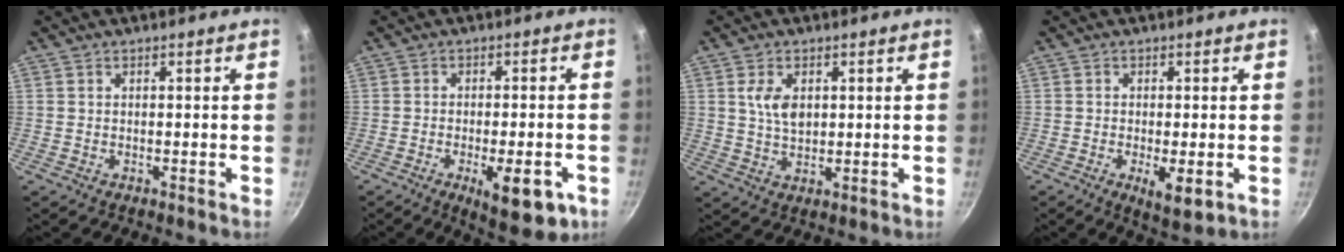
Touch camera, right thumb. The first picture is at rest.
{"total": 10.4, "force": [-4.3, 3.6, 8.8], "torque": [-0.115, 0.003, -0.053]}
{"total": 5.1, "force": [1.5, 3.1, 3.8], "torque": [-0.065, -0.008, 0.032]}
{"total": 5.3, "force": [-1.6, 1.8, 4.8], "torque": [-0.076, -0.013, -0.022]}